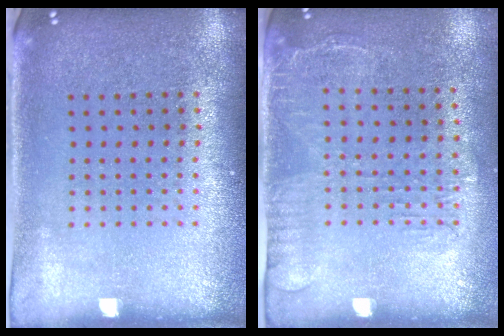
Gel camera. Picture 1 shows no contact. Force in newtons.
{"total": 1.6, "press": 1.2, "slide": 1.0}